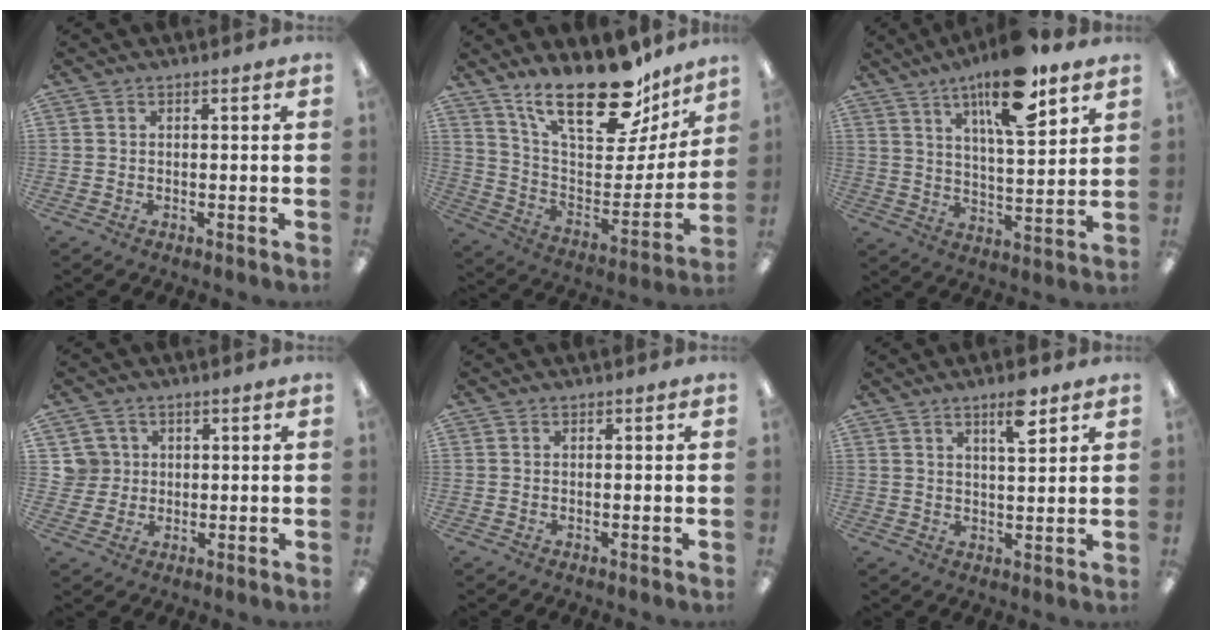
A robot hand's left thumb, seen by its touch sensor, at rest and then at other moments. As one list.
[{"total": 25.2, "force": [18.2, 10.0, 14.2], "torque": [-0.212, -0.123, 0.314]}, {"total": 16.0, "force": [10.7, 4.4, 11.1], "torque": [-0.175, -0.053, 0.171]}, {"total": 4.9, "force": [1.5, 4.6, 0.2], "torque": [-0.007, 0.003, 0.027]}, {"total": 0.0}, {"total": 9.0, "force": [6.1, 2.5, 6.2], "torque": [-0.088, -0.033, 0.097]}]